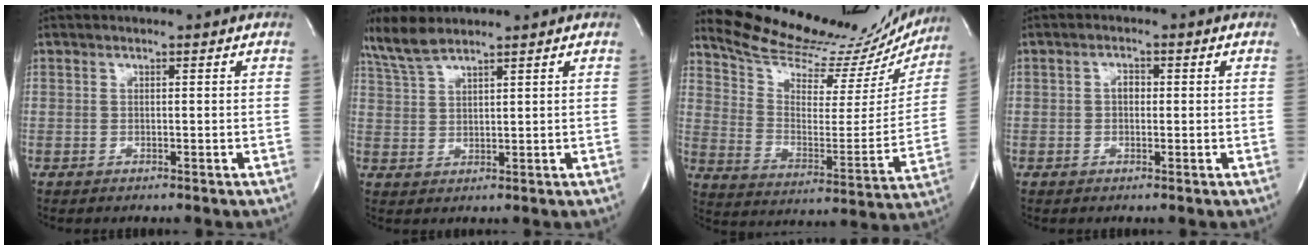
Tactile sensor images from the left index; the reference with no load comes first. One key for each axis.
{"total": 5.1, "fx": 4.4, "fy": 0.3, "fz": 2.4, "tx": -0.064, "ty": 0.011, "tz": 0.099}
{"total": 24.9, "fx": 23.3, "fy": 5.7, "fz": 6.6, "tx": -0.108, "ty": -0.056, "tz": 0.318}
{"total": 1.7, "fx": 0.0, "fy": 1.1, "fz": 1.3, "tx": -0.022, "ty": 0.006, "tz": -0.003}